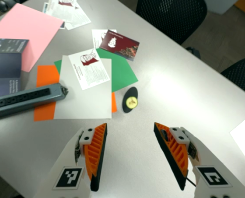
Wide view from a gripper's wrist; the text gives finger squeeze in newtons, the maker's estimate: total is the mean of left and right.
{"total": 0.0}